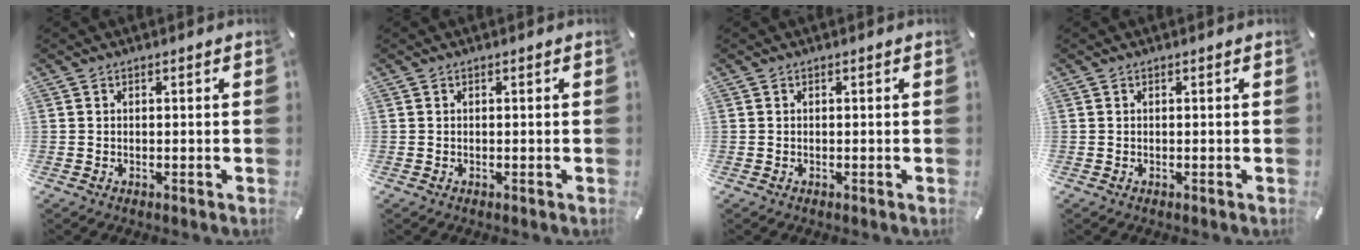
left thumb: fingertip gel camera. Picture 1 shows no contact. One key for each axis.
{"total": 0.0}
{"total": 0.0}
{"total": 0.0}